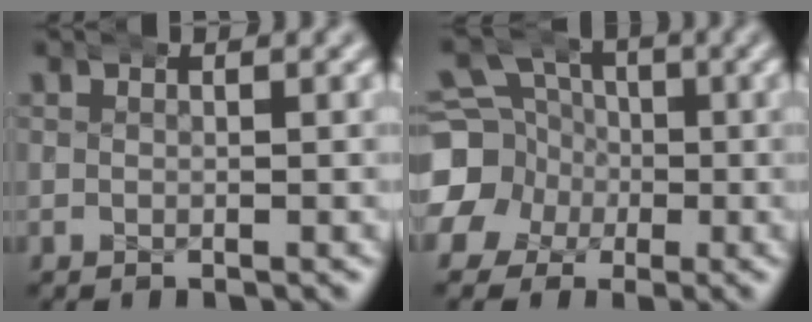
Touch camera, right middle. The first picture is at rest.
{"total": 11.8, "force": [-1.3, 11.3, 3.2], "torque": [-0.078, -0.036, -0.031]}